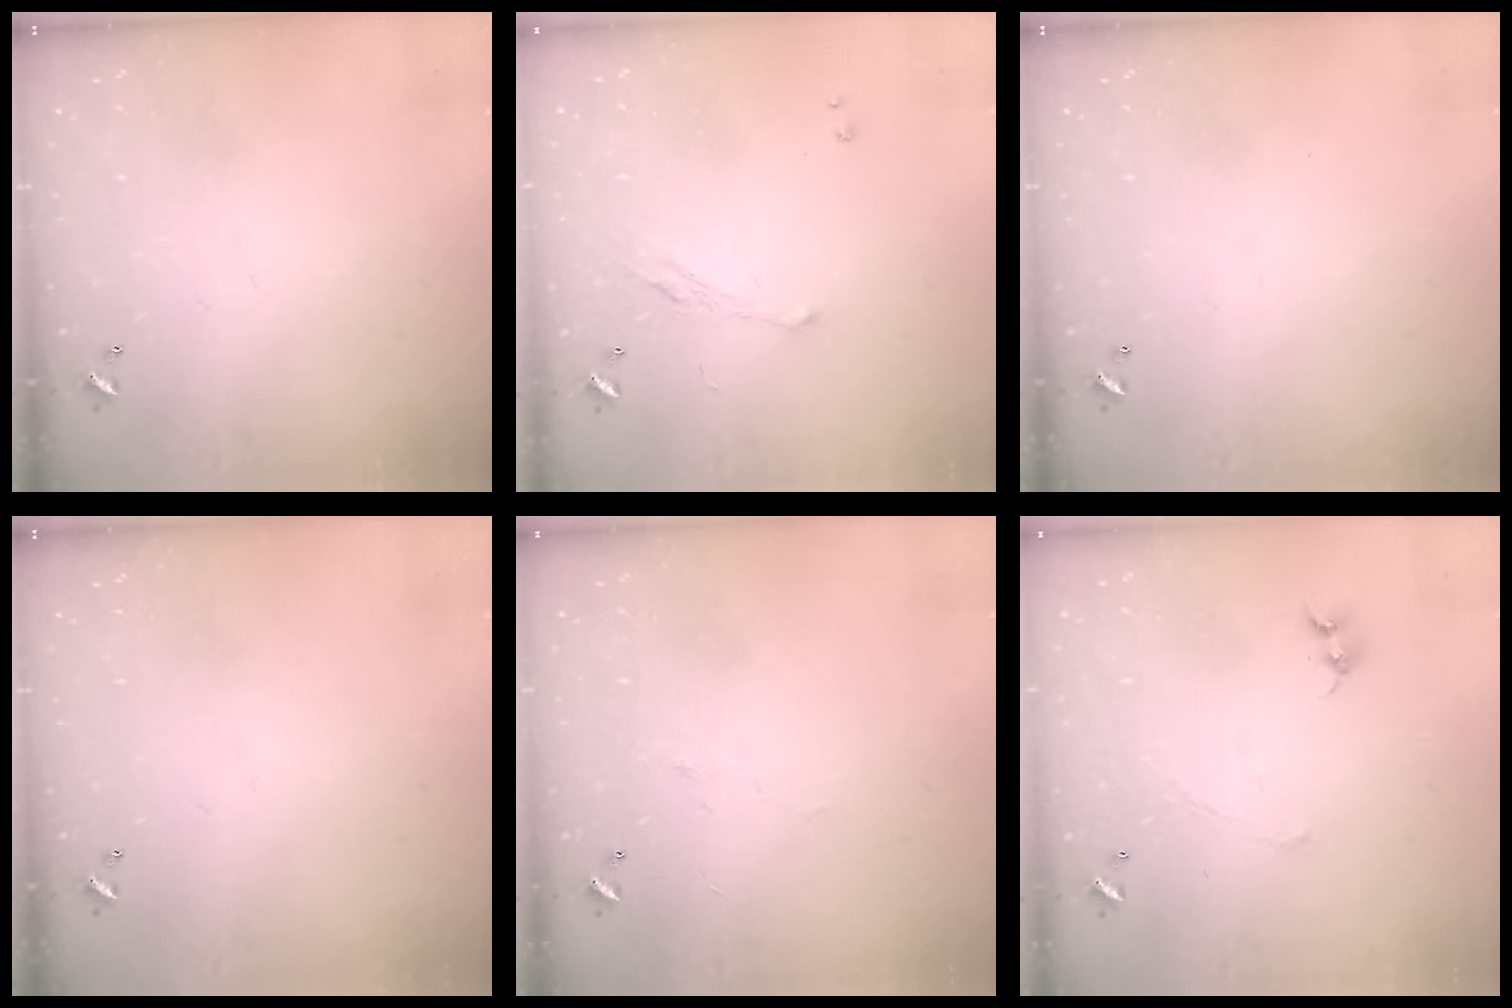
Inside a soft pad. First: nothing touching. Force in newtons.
{"total": 2.3, "press": 2.1, "slide": 0.8}
{"total": 0.0}
{"total": 0.0}
{"total": 0.8, "press": 0.6, "slide": 0.6}
{"total": 1.0, "press": 0.8, "slide": 0.6}